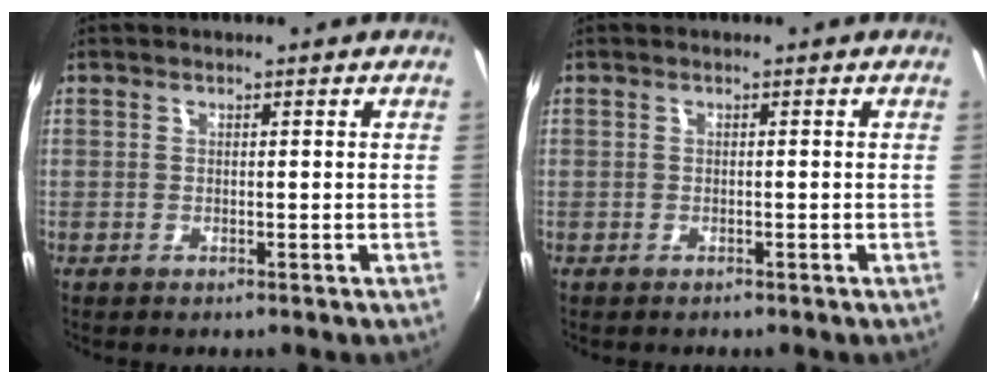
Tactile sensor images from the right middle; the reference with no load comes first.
{"total": 0.6, "force": [-0.4, 0.4, 0.0], "torque": [0.000, -0.002, -0.008]}